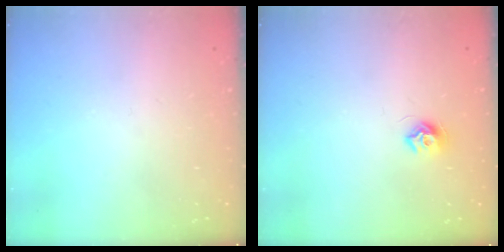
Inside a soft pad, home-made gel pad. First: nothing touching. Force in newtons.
{"total": 7.6, "press": 7.5, "slide": 0.5}